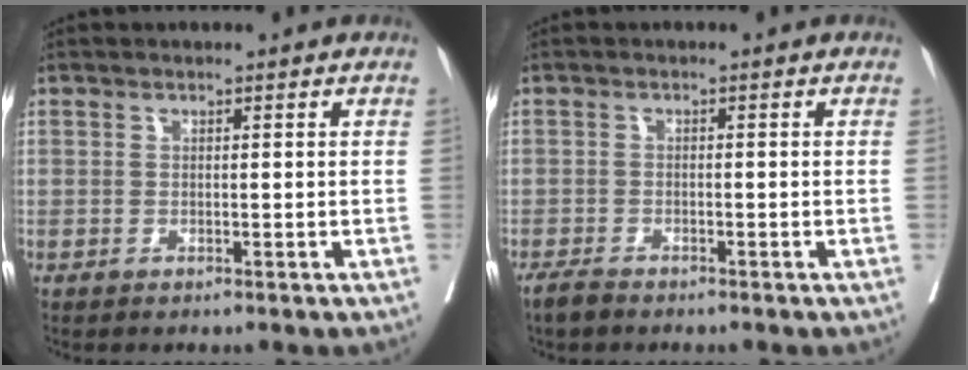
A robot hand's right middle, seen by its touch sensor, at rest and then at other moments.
{"total": 2.0, "force": [-1.7, 0.5, 0.8], "torque": [-0.020, -0.004, -0.030]}